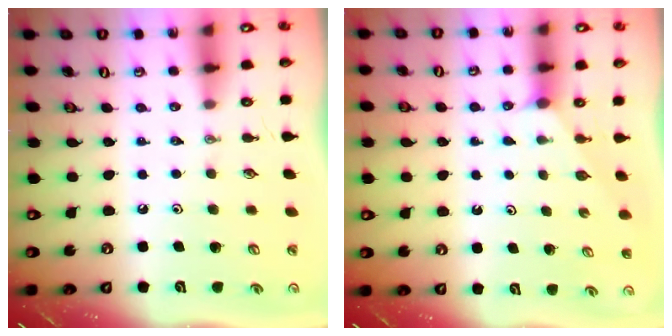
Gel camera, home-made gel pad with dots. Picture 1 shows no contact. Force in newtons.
{"total": 0.9, "press": 0.9, "slide": 0.2}